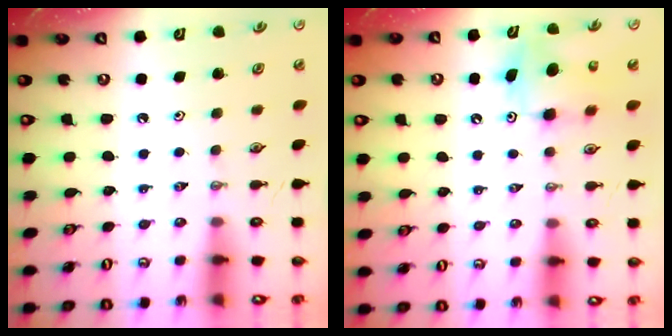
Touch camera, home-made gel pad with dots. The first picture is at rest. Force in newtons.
{"total": 8.9, "press": 8.9, "slide": 0.6}